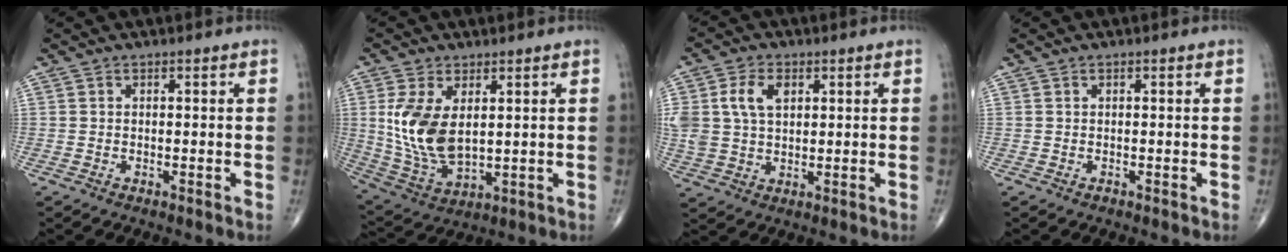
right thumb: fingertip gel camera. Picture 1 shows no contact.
{"total": 12.3, "force": [2.2, 6.8, 10.0], "torque": [-0.200, -0.016, 0.059]}
{"total": 9.5, "force": [2.8, 6.3, 6.5], "torque": [-0.131, 0.004, 0.057]}
{"total": 0.0}